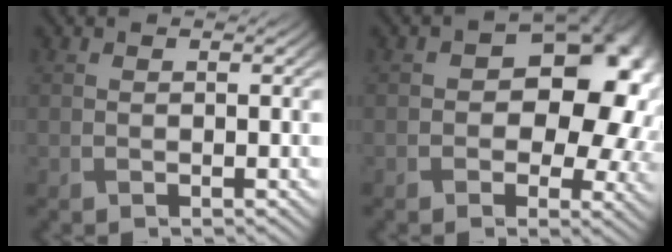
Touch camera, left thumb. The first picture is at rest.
{"total": 12.7, "force": [0.6, 8.6, 9.4], "torque": [-0.099, -0.009, 0.019]}